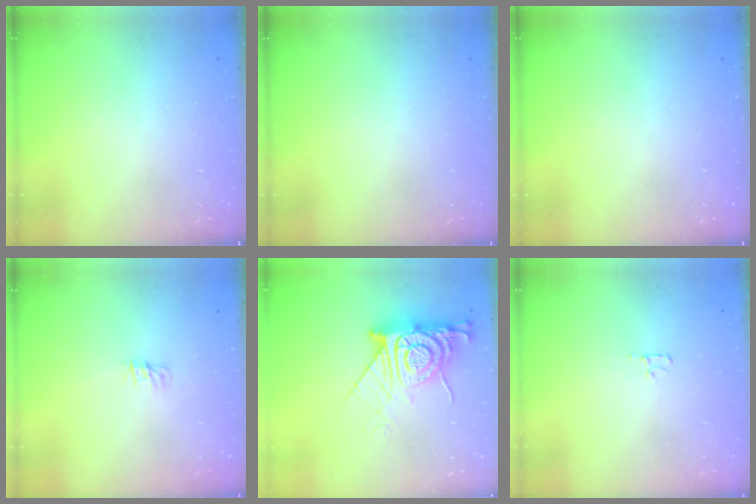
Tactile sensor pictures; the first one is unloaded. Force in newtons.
{"total": 0.0}
{"total": 0.0}
{"total": 0.0}
{"total": 14.5, "press": 14.4, "slide": 1.2}
{"total": 2.7, "press": 2.7, "slide": 0.3}